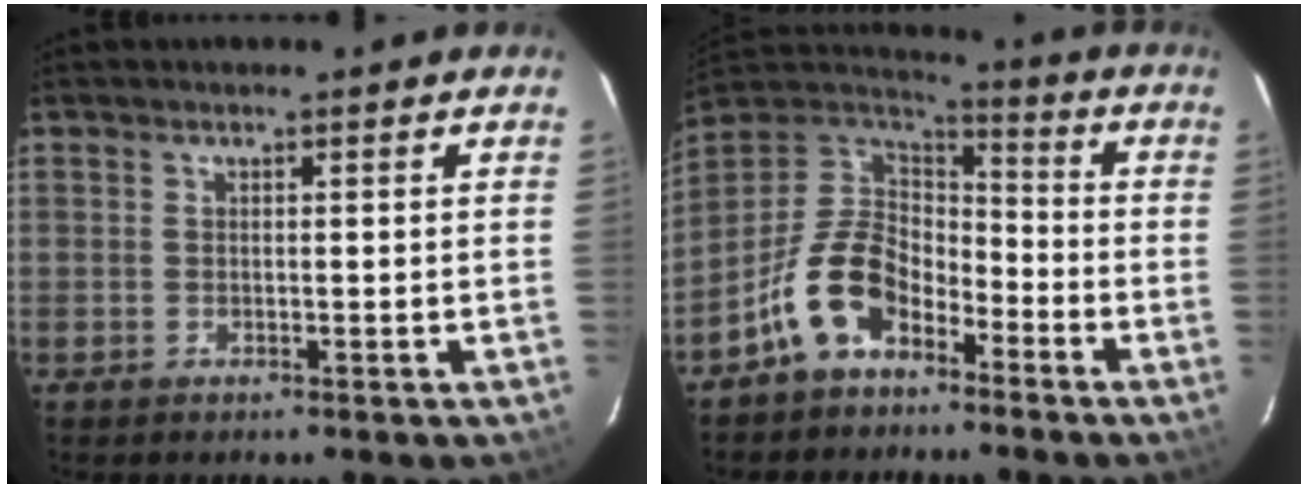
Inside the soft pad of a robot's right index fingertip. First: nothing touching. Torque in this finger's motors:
{"motor_torque": [0.42, -0.18, 0.18, -0.03]}